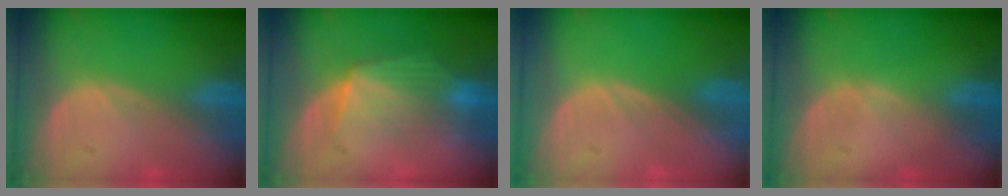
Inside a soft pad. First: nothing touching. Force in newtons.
{"total": 7.0, "press": 6.5, "slide": 2.5}
{"total": 0.0}
{"total": 0.0}